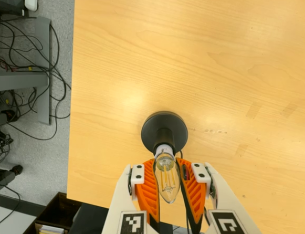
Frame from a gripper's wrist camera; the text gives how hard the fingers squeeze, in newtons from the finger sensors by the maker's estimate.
{"total": 21.8, "left": 22.0, "right": 21.6}